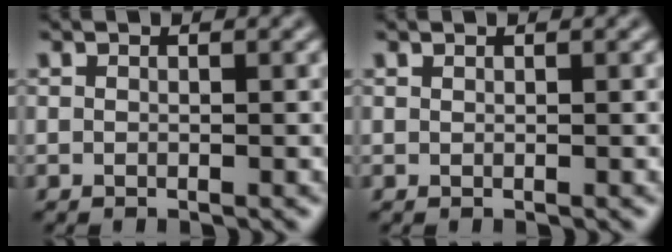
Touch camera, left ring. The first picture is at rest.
{"total": 0.0}